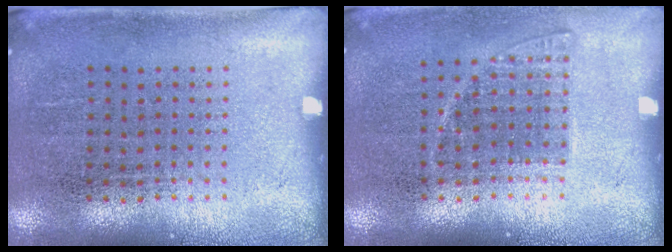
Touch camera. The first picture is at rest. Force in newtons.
{"total": 1.1, "press": 0.9, "slide": 0.5}